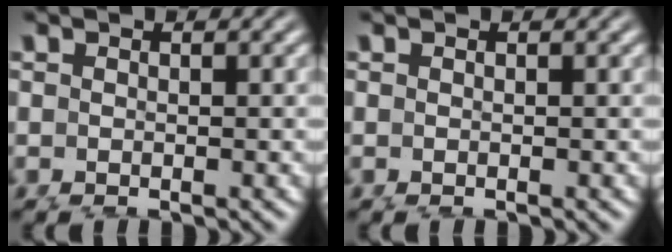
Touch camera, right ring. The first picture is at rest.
{"total": 0.0}